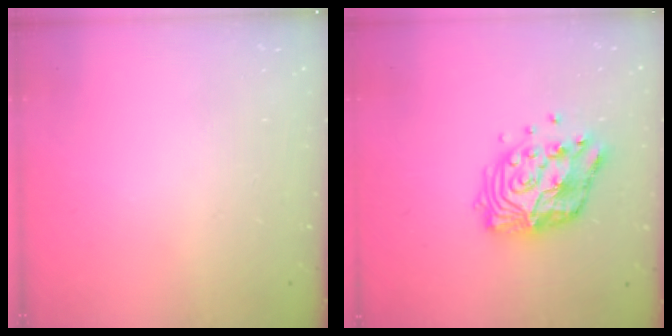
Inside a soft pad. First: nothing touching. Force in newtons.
{"total": 13.3, "press": 13.2, "slide": 1.1}